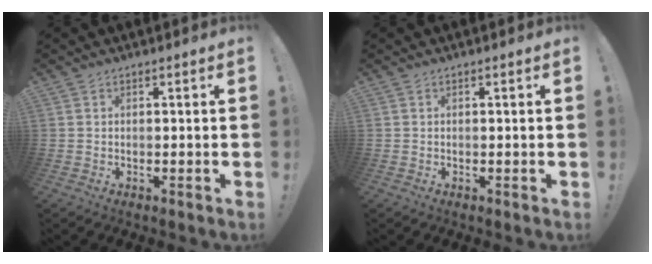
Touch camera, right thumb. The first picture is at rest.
{"total": 0.0}